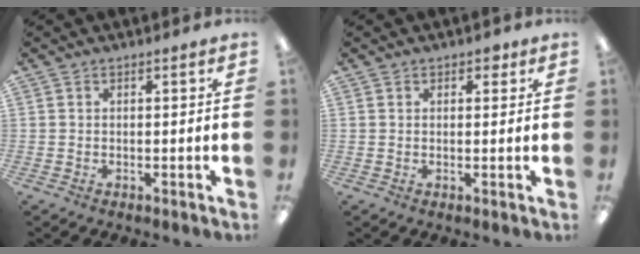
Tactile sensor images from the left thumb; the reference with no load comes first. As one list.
[{"total": 1.9, "force": [1.1, 1.3, 0.9], "torque": [-0.003, -0.002, 0.016]}]